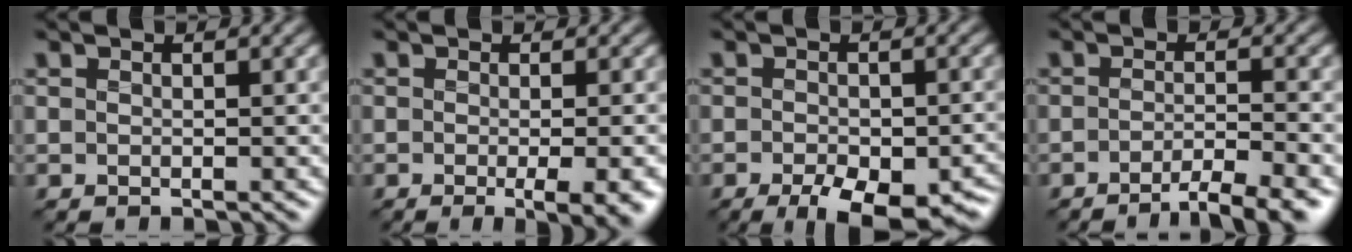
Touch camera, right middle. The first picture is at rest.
{"total": 5.2, "force": [-1.4, 1.7, 4.7], "torque": [-0.049, -0.012, -0.010]}
{"total": 7.9, "force": [-4.2, 3.5, 5.7], "torque": [-0.078, -0.019, -0.048]}
{"total": 4.5, "force": [-2.9, 0.9, 3.4], "torque": [-0.042, 0.003, -0.050]}